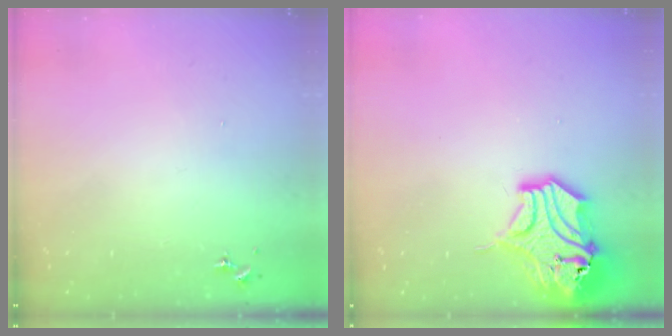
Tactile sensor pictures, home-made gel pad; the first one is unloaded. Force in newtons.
{"total": 15.4, "press": 15.3, "slide": 2.2}